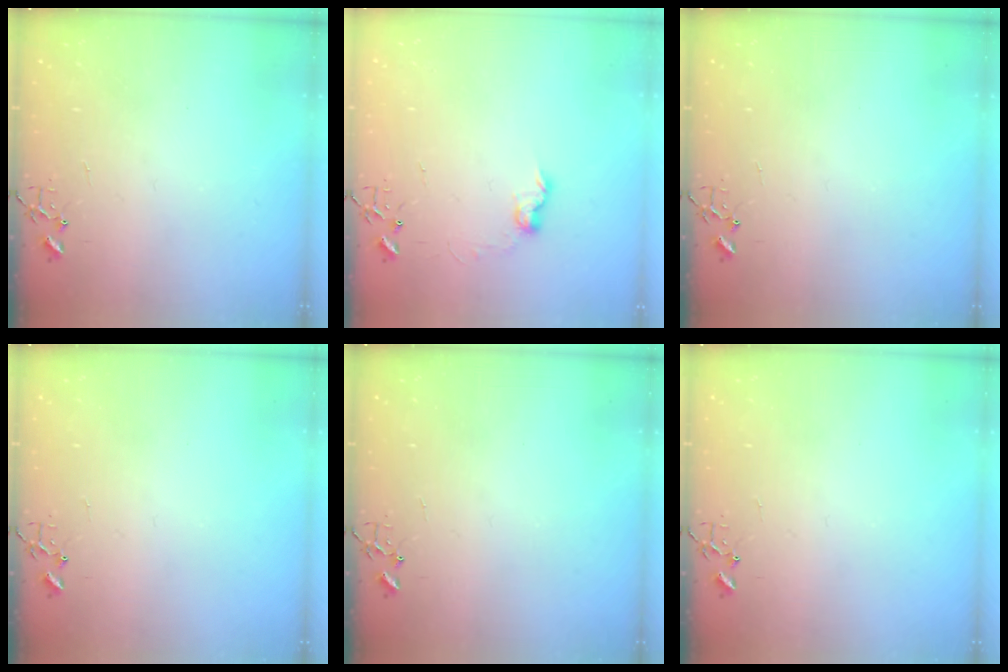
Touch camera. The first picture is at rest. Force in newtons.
{"total": 7.1, "press": 7.1, "slide": 0.4}
{"total": 0.0}
{"total": 0.0}
{"total": 0.0}
{"total": 0.0}